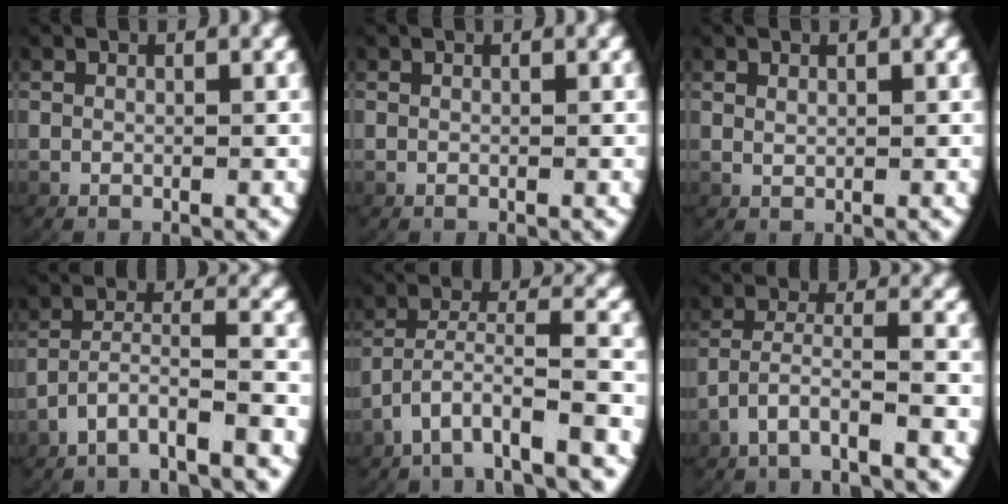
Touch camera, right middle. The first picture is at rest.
{"total": 0.0}
{"total": 0.7, "force": [0.5, -0.4, 0.1], "torque": [-0.007, -0.006, 0.020]}
{"total": 4.7, "force": [-3.7, 1.3, 2.5], "torque": [-0.064, -0.015, -0.054]}
{"total": 4.2, "force": [-2.3, 1.2, 3.3], "torque": [-0.077, -0.016, -0.028]}
{"total": 3.9, "force": [-2.6, 1.0, 2.8], "torque": [-0.069, -0.019, -0.034]}